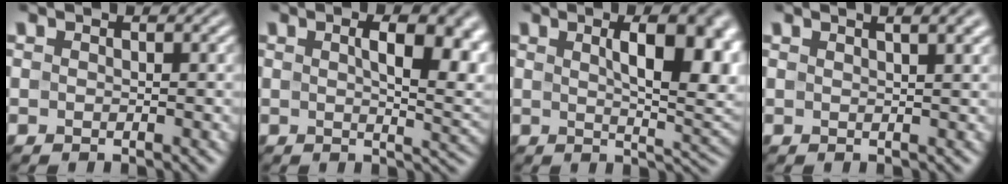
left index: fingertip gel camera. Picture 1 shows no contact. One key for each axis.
{"total": 7.8, "fx": 2.2, "fy": 3.1, "fz": 6.9, "tx": -0.083, "ty": 0.004, "tz": 0.035}
{"total": 9.6, "fx": 2.3, "fy": 3.4, "fz": 8.6, "tx": -0.112, "ty": 0.005, "tz": 0.039}
{"total": 4.2, "fx": 2.4, "fy": 1.4, "fz": 3.1, "tx": -0.010, "ty": 0.019, "tz": 0.007}